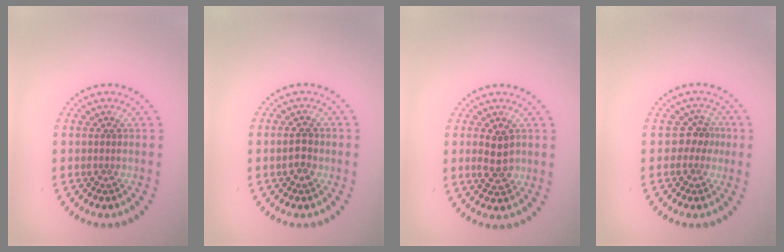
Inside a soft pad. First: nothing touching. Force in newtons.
{"total": 1.9, "press": 1.9, "slide": 0.3}
{"total": 2.7, "press": 2.7, "slide": 0.2}
{"total": 2.0, "press": 1.6, "slide": 1.3}